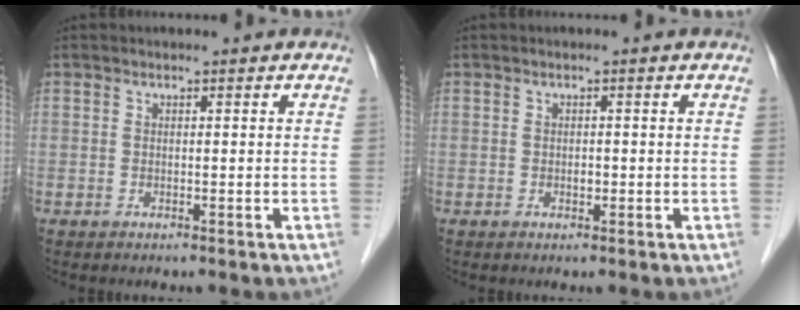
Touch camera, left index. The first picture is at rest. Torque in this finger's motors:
{"motor_torque": [0.05, 0.02, 0.00, 0.00]}